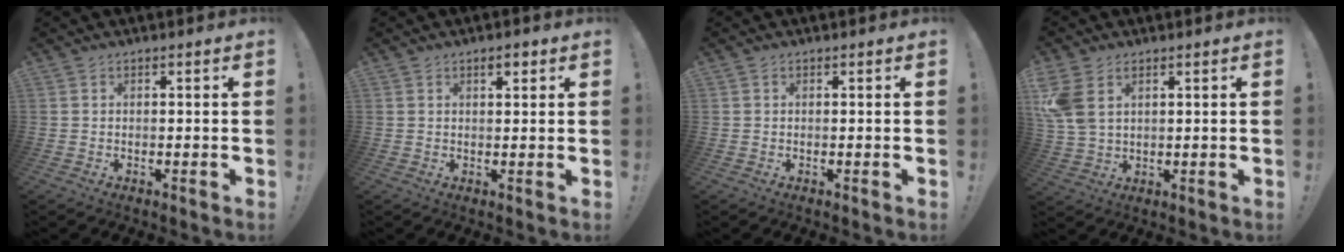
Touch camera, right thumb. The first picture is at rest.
{"total": 2.4, "force": [1.6, 0.9, 1.7], "torque": [-0.022, -0.003, 0.025]}
{"total": 0.0}
{"total": 7.8, "force": [3.5, 4.8, 5.1], "torque": [-0.102, -0.012, 0.072]}